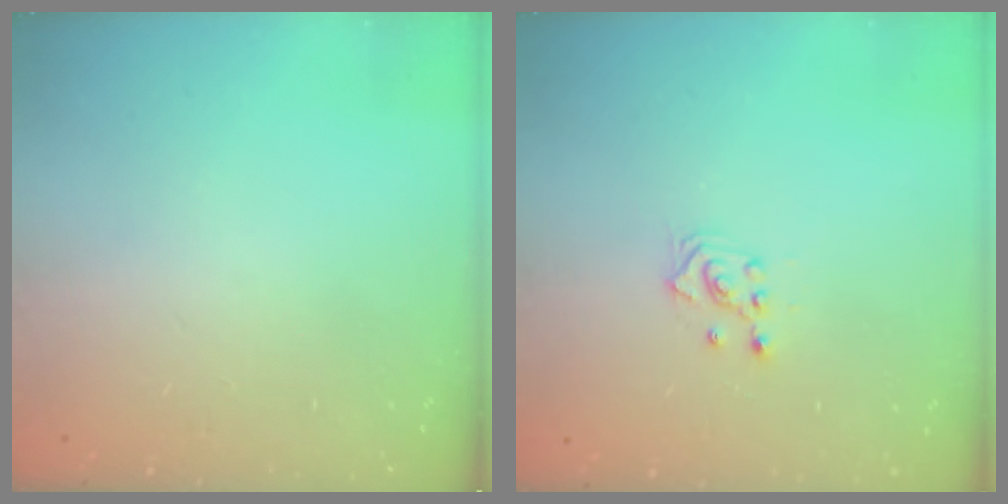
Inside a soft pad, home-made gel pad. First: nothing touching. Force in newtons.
{"total": 2.6, "press": 2.4, "slide": 1.0}